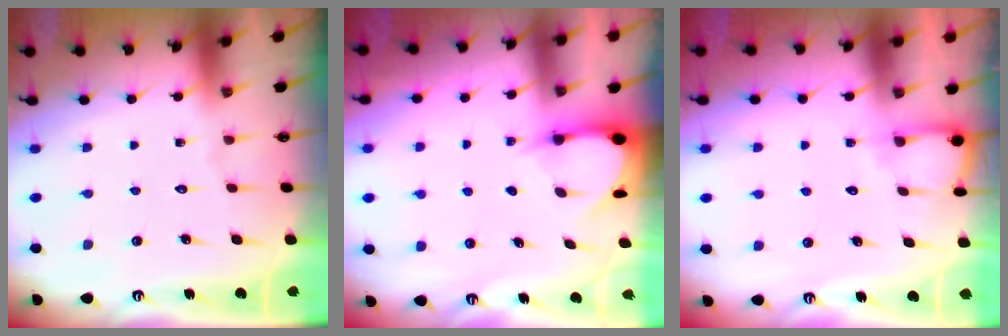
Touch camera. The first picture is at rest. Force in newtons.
{"total": 3.4, "press": 3.4, "slide": 0.3}
{"total": 4.2, "press": 4.2, "slide": 0.2}